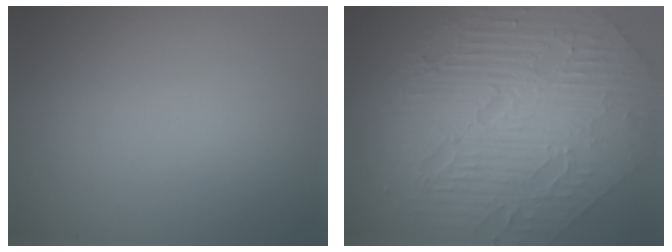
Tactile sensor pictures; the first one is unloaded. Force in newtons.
{"total": 11.2, "press": 7.3, "slide": 8.5}